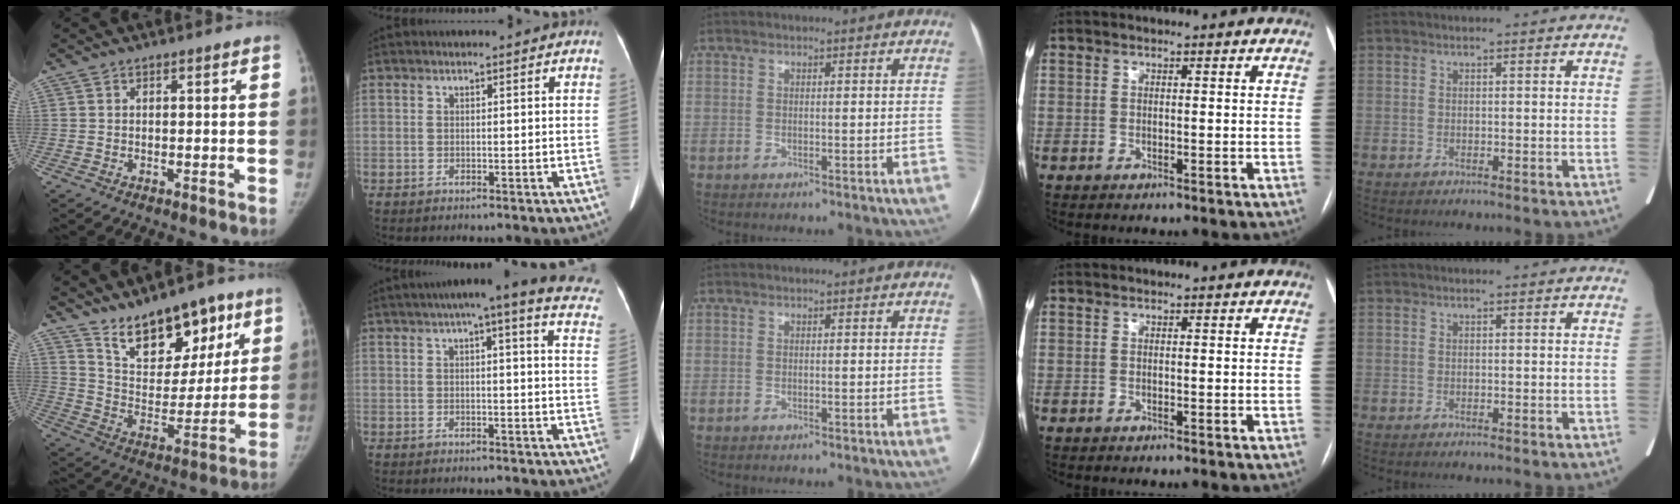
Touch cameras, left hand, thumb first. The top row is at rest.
{"thumb": {"total": 16.6, "force": [11.2, 8.4, 8.9], "torque": [-0.081, -0.068, 0.193]}, "index": {"total": 21.8, "force": [17.6, 2.3, 12.7], "torque": [-0.165, -0.002, 0.189]}}